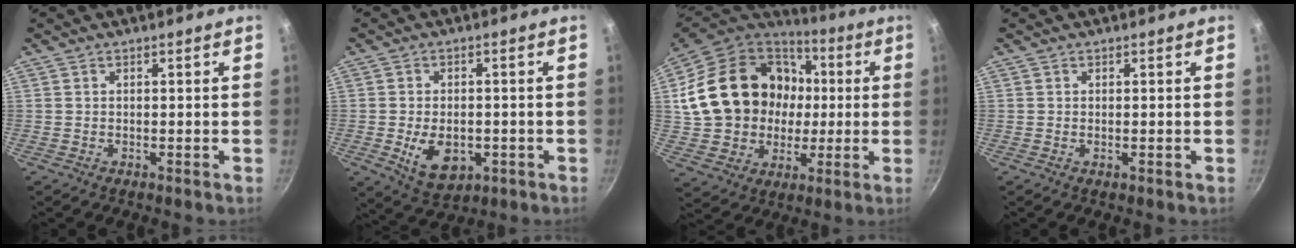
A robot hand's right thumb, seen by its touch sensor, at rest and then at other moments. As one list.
[{"total": 8.9, "force": [-2.1, 5.8, 6.4], "torque": [-0.087, -0.002, -0.021]}, {"total": 25.4, "force": [3.0, 20.8, 14.2], "torque": [-0.244, 0.043, 0.073]}, {"total": 0.5, "force": [-0.1, 0.2, 0.5], "torque": [-0.008, 0.000, -0.001]}]